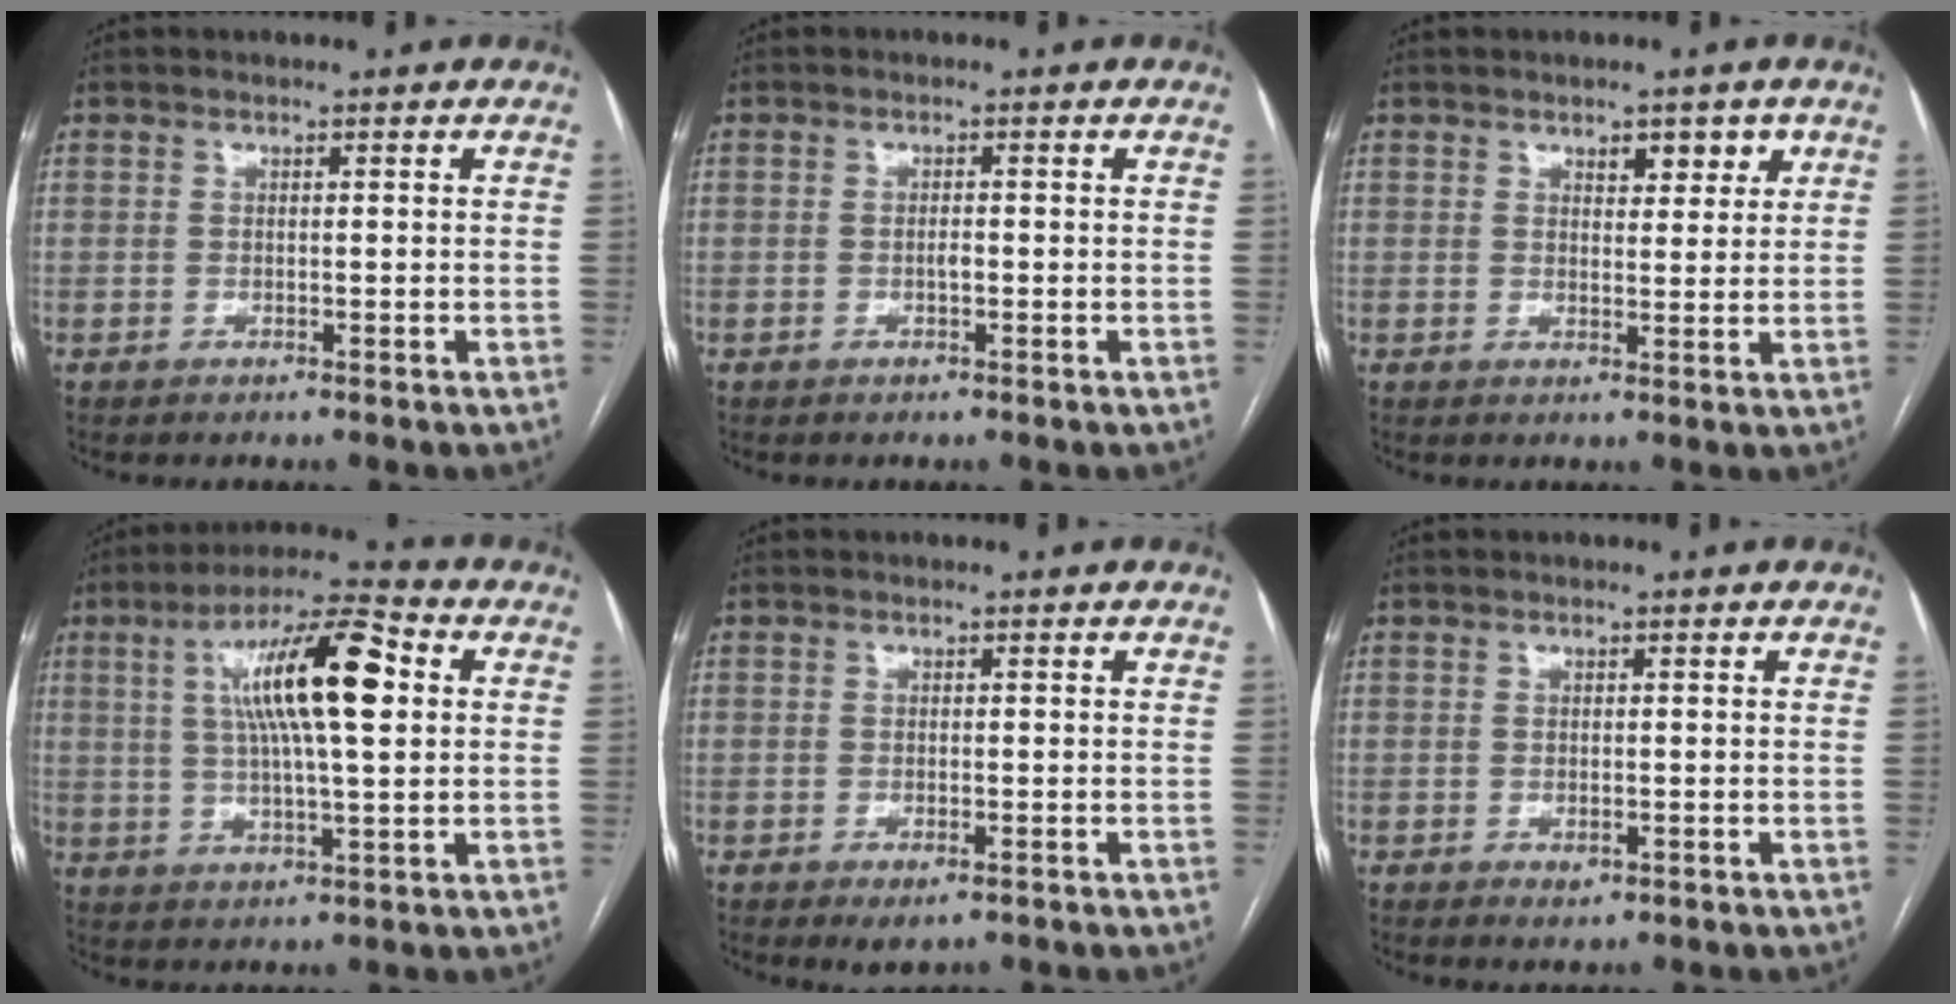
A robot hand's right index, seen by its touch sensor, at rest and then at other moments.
{"total": 1.0, "force": [-0.3, 0.4, 0.9], "torque": [-0.015, 0.002, -0.006]}
{"total": 3.6, "force": [2.0, 1.8, 2.4], "torque": [-0.028, 0.001, 0.029]}
{"total": 14.1, "force": [3.3, 2.3, 13.6], "torque": [-0.241, 0.025, 0.053]}
{"total": 2.4, "force": [-1.3, 1.0, 1.7], "torque": [-0.027, -0.003, -0.009]}
{"total": 1.3, "force": [-0.5, 0.8, 0.9], "torque": [-0.011, -0.001, -0.002]}